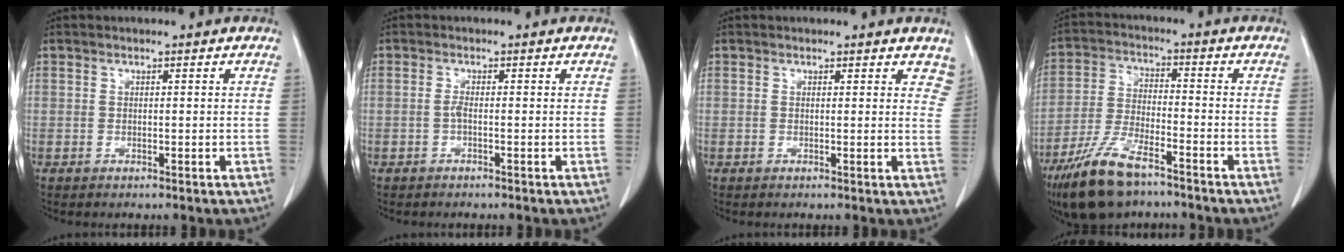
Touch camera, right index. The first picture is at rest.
{"total": 1.0, "force": [-0.3, 0.1, 0.9], "torque": [-0.018, 0.002, -0.009]}
{"total": 4.3, "force": [3.7, 1.7, 1.2], "torque": [0.009, -0.008, 0.021]}
{"total": 11.7, "force": [-8.2, 3.4, 7.6], "torque": [-0.159, -0.021, -0.152]}